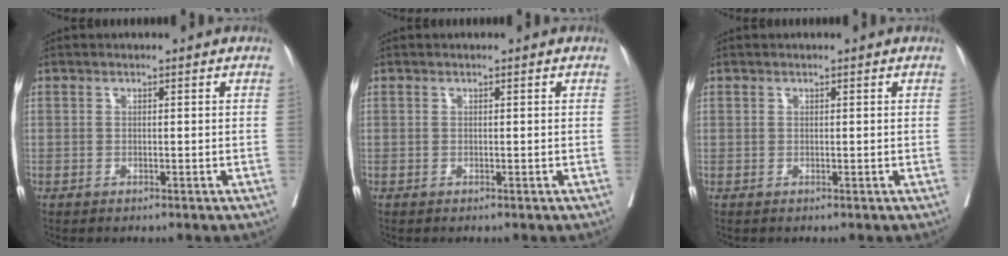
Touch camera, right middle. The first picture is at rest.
{"total": 0.0}
{"total": 0.0}